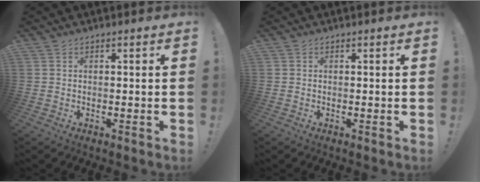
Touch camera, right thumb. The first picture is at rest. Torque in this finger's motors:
{"motor_torque": [0.01, 0.15, 0.14, -0.05, -0.05]}